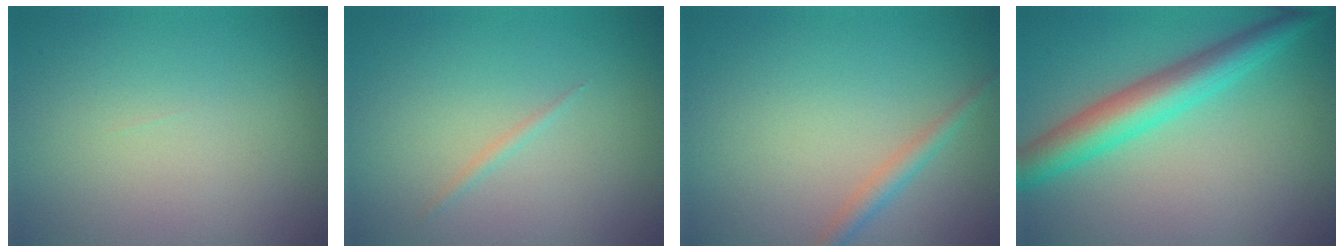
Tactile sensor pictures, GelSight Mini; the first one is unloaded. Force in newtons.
{"total": 0.6, "press": 0.6, "slide": 0.0}
{"total": 1.8, "press": 1.8, "slide": 0.0}
{"total": 5.4, "press": 5.4, "slide": 0.1}